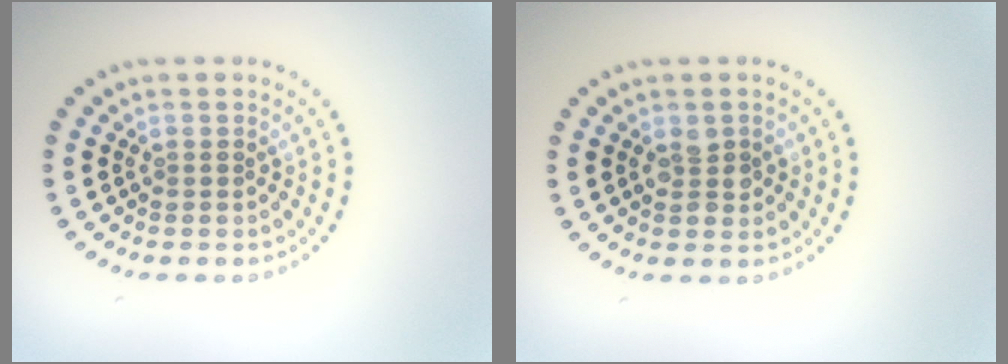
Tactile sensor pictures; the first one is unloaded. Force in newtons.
{"total": 1.7, "press": 1.7, "slide": 0.2}